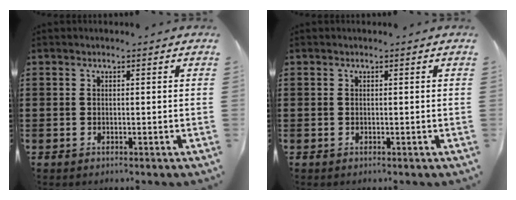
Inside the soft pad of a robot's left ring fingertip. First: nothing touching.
{"total": 0.0}